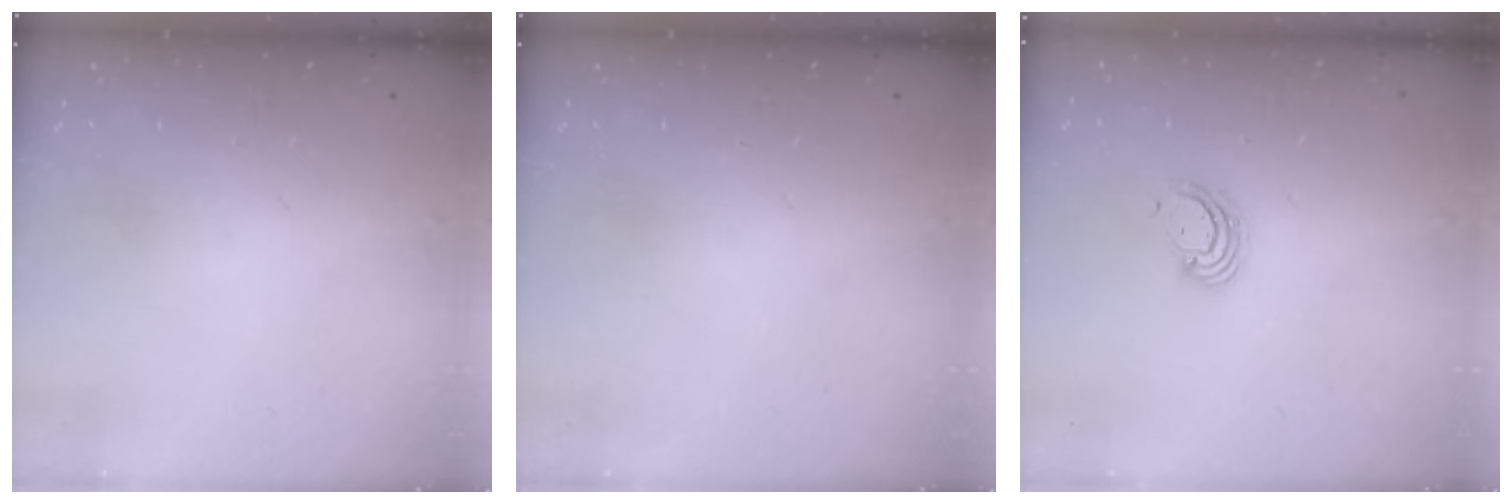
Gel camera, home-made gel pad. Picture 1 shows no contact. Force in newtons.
{"total": 0.0}
{"total": 3.7, "press": 3.7, "slide": 0.3}